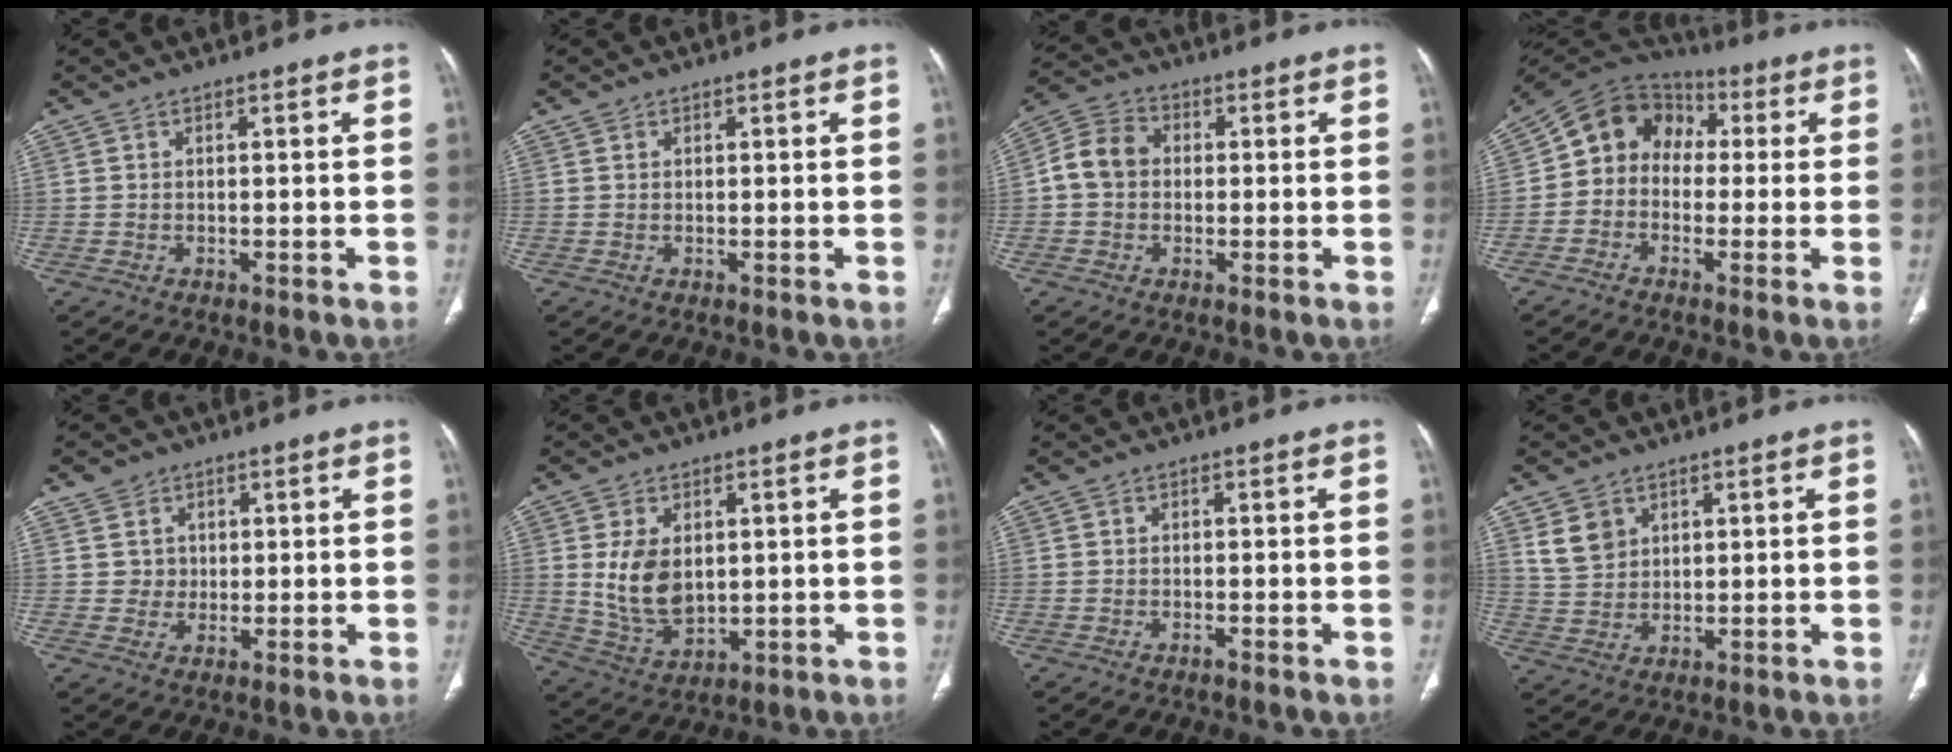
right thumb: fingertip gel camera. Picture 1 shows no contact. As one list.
[{"total": 0.6, "force": [0.3, 0.5, 0.0], "torque": [0.004, 0.000, 0.004]}, {"total": 7.3, "force": [0.0, 6.1, 4.0], "torque": [-0.063, 0.023, -0.012]}, {"total": 11.3, "force": [0.6, 9.5, 6.1], "torque": [-0.072, 0.042, -0.009]}, {"total": 4.2, "force": [1.5, 3.9, 0.3], "torque": [0.017, -0.005, 0.027]}, {"total": 9.9, "force": [1.3, 6.5, 7.4], "torque": [-0.117, -0.013, 0.043]}, {"total": 0.5, "force": [-0.5, 0.2, 0.2], "torque": [-0.002, 0.001, -0.011]}, {"total": 5.5, "force": [2.9, 4.2, 2.2], "torque": [-0.023, -0.010, 0.066]}]